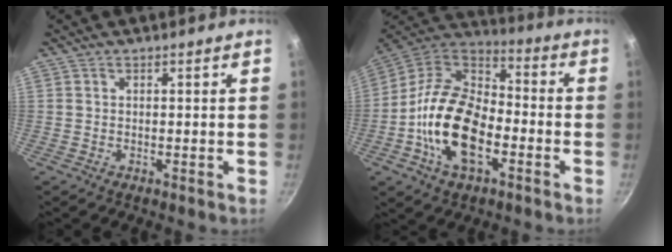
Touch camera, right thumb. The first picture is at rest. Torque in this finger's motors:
{"motor_torque": [-0.07, 1.29, 1.75, -0.69, 0.25]}